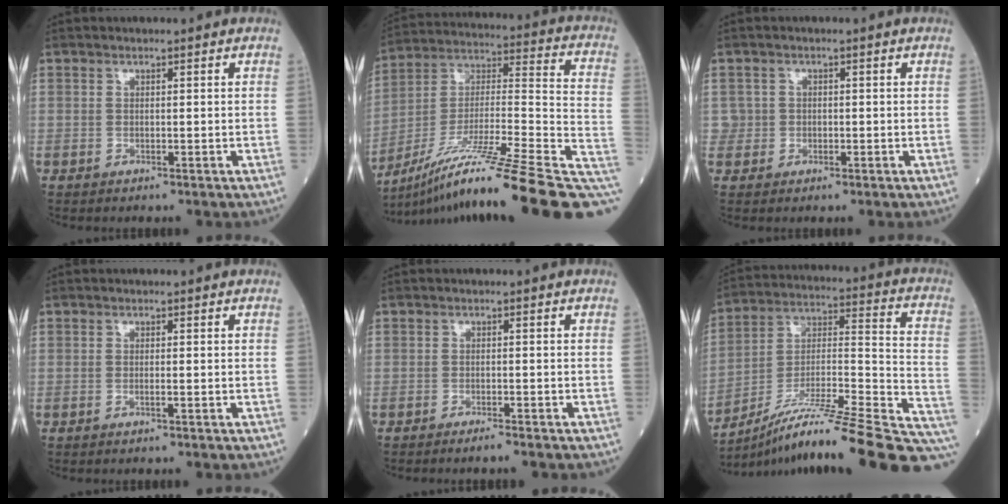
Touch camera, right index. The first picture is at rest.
{"total": 25.9, "force": [-18.2, 0.8, 18.5], "torque": [-0.237, 0.014, -0.306]}
{"total": 2.0, "force": [-0.2, 2.0, -0.1], "torque": [0.013, 0.008, -0.004]}
{"total": 0.7, "force": [-0.3, 0.0, 0.6], "torque": [-0.013, 0.000, -0.005]}
{"total": 2.4, "force": [-2.0, -0.1, 1.2], "torque": [-0.016, -0.001, -0.026]}
{"total": 28.3, "force": [-22.5, 1.7, 17.0], "torque": [-0.190, -0.002, -0.352]}